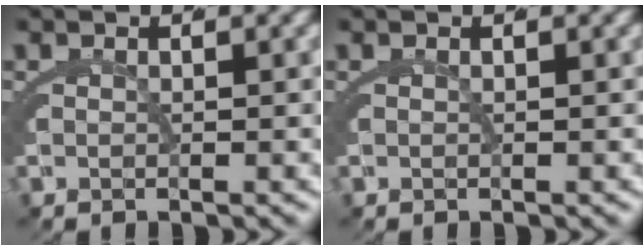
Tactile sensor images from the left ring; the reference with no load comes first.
{"total": 0.0}